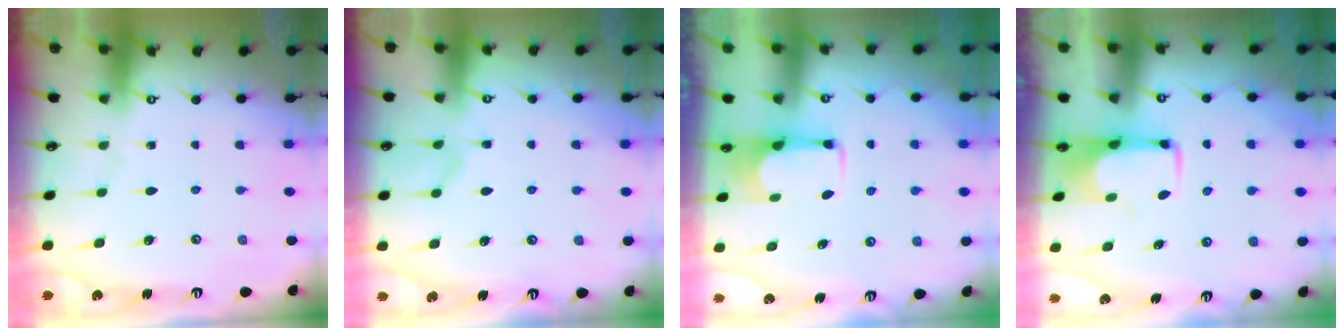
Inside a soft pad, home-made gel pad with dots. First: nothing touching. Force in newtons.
{"total": 4.4, "press": 4.4, "slide": 0.5}
{"total": 1.8, "press": 1.6, "slide": 0.8}
{"total": 1.7, "press": 1.6, "slide": 0.4}